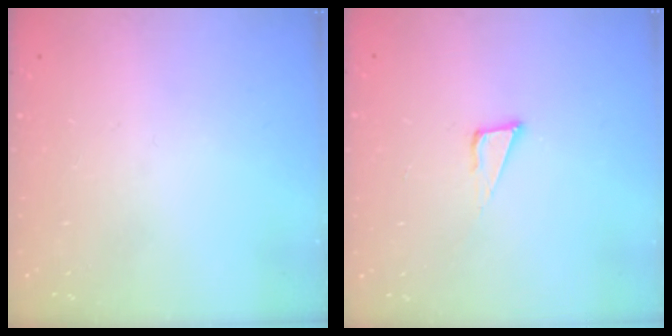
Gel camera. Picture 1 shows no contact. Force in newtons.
{"total": 5.1, "press": 5.0, "slide": 0.9}